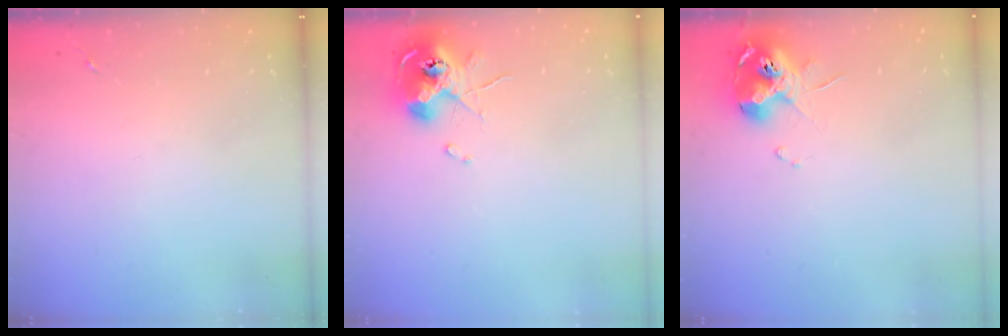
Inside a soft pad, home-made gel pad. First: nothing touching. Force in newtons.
{"total": 10.2, "press": 10.1, "slide": 1.4}
{"total": 11.0, "press": 10.9, "slide": 1.3}